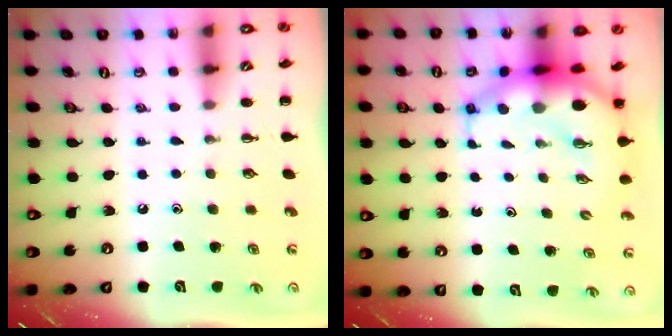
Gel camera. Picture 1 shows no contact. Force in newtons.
{"total": 9.3, "press": 9.0, "slide": 2.3}